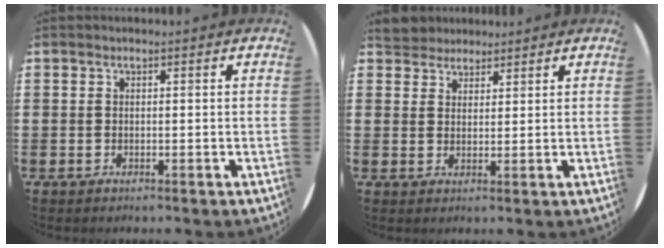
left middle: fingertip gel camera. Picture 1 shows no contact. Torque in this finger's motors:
{"motor_torque": [0.50, -0.47, -0.01, 0.00]}